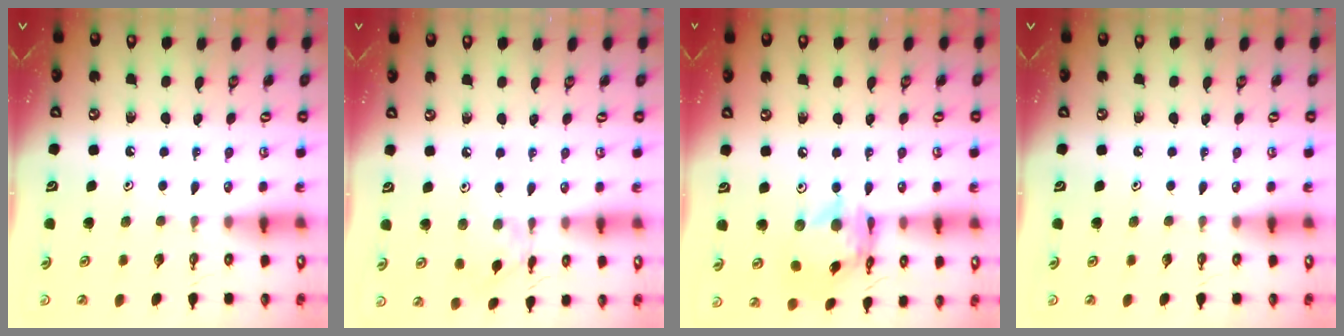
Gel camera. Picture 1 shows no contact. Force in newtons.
{"total": 2.0, "press": 2.0, "slide": 0.2}
{"total": 13.5, "press": 13.4, "slide": 1.4}
{"total": 0.0}